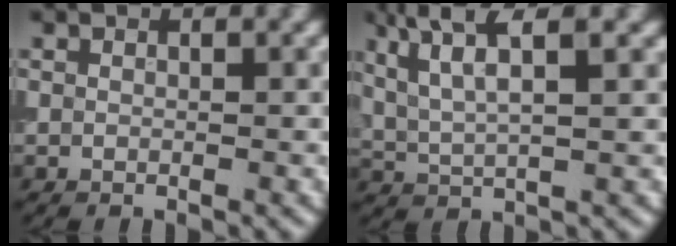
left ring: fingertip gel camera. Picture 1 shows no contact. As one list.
[{"total": 5.0, "force": [3.0, 0.8, 3.9], "torque": [-0.077, 0.016, 0.064]}]